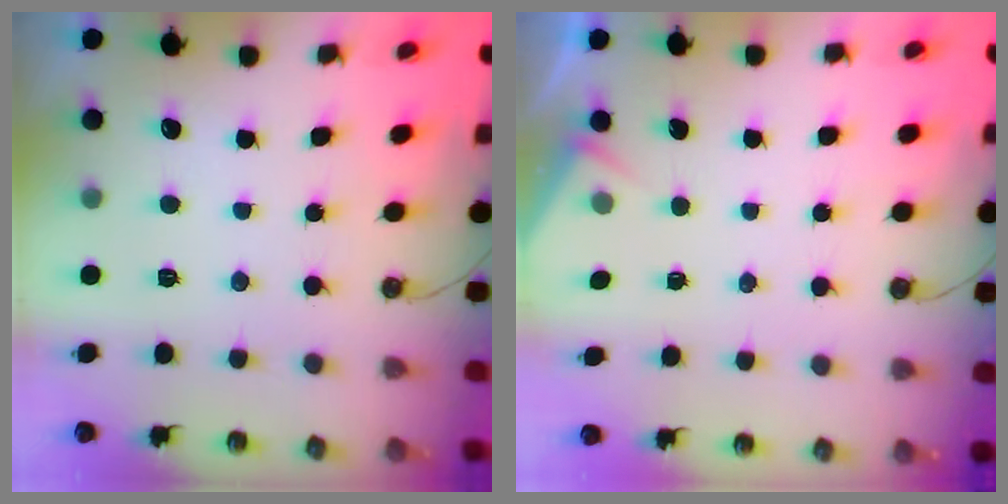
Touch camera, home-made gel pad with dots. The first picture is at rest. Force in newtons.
{"total": 2.9, "press": 2.9, "slide": 0.4}